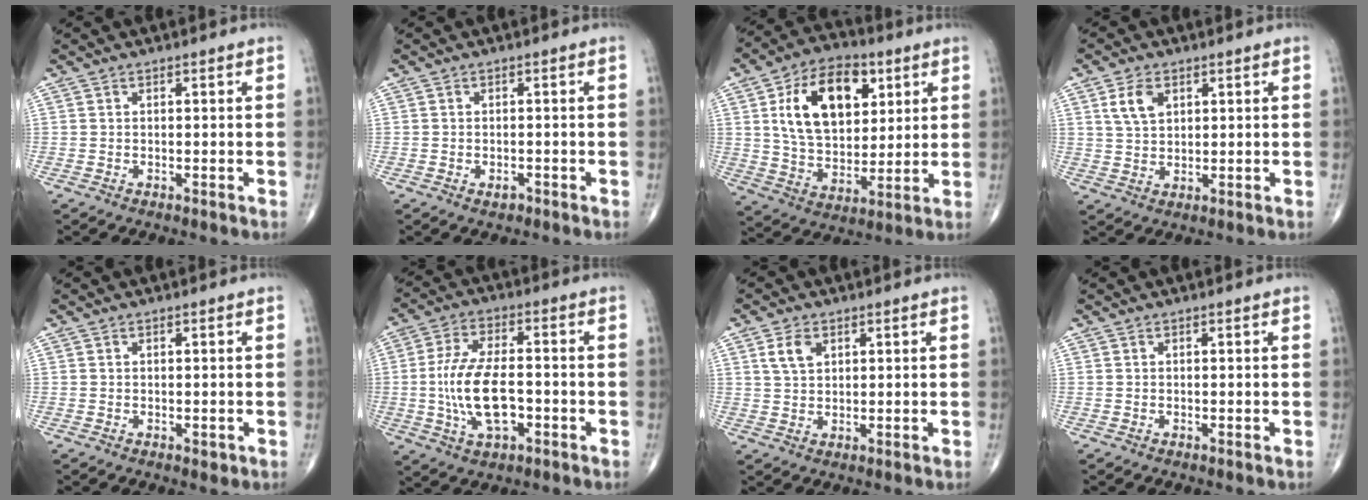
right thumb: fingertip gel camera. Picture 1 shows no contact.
{"total": 1.4, "force": [-0.8, 0.9, 0.8], "torque": [-0.012, 0.003, -0.010]}
{"total": 18.6, "force": [6.0, 11.6, 13.2], "torque": [-0.188, -0.014, 0.107]}
{"total": 5.4, "force": [2.3, 3.4, 3.5], "torque": [-0.056, -0.008, 0.046]}
{"total": 1.0, "force": [-0.2, 0.7, 0.7], "torque": [-0.006, -0.002, 0.000]}
{"total": 12.9, "force": [-2.2, 6.3, 11.0], "torque": [-0.216, 0.013, -0.038]}
{"total": 4.3, "force": [1.9, 2.7, 2.8], "torque": [-0.045, -0.004, 0.039]}
{"total": 0.0}